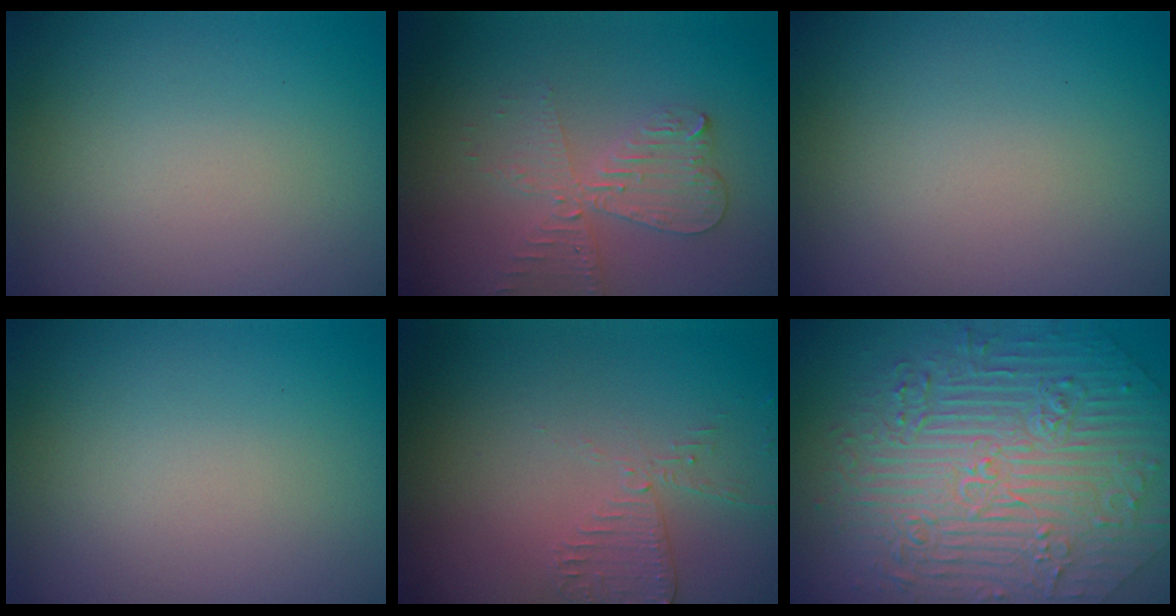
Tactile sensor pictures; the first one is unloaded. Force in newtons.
{"total": 3.9, "press": 3.3, "slide": 2.1}
{"total": 0.0}
{"total": 0.0}
{"total": 2.0, "press": 2.0, "slide": 0.3}
{"total": 10.1, "press": 7.6, "slide": 6.6}